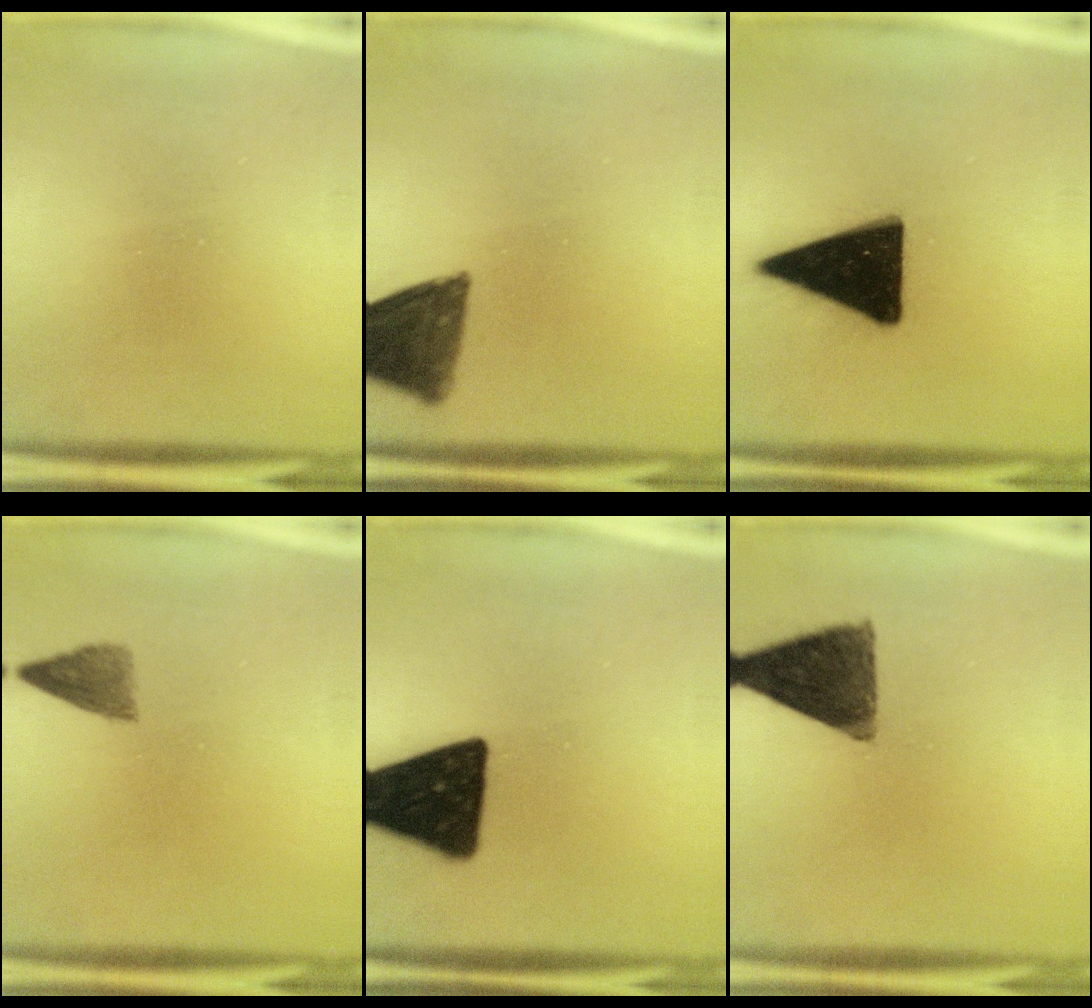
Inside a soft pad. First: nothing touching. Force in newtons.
{"total": 12.0}
{"total": 19.1}
{"total": 3.0}
{"total": 18.8}
{"total": 11.9}